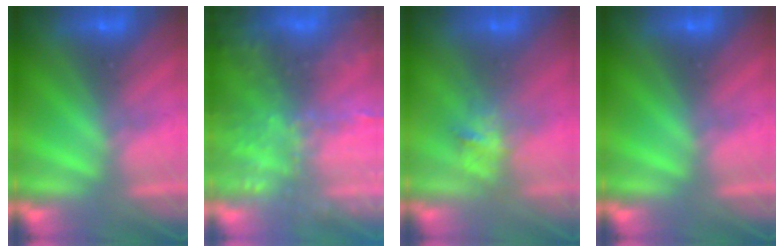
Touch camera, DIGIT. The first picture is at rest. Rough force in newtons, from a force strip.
{"total": 5.8}
{"total": 2.8}
{"total": 0.0}